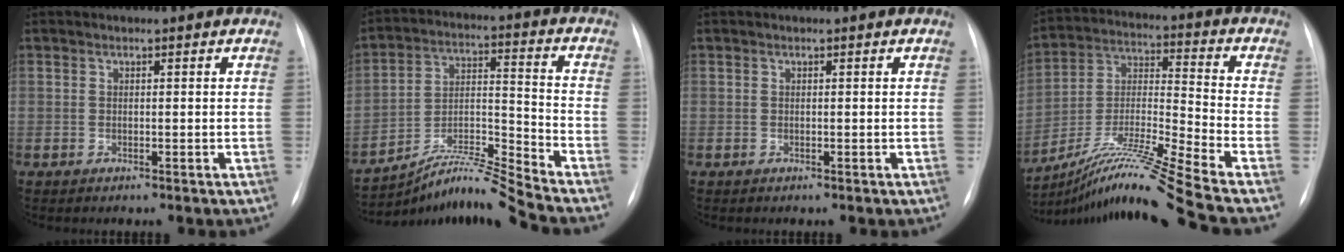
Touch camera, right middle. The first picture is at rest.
{"total": 11.3, "force": [-10.5, -2.8, 3.1], "torque": [-0.057, 0.013, -0.187]}
{"total": 0.0}
{"total": 17.2, "force": [-13.9, -3.4, 9.7], "torque": [-0.206, -0.015, -0.251]}